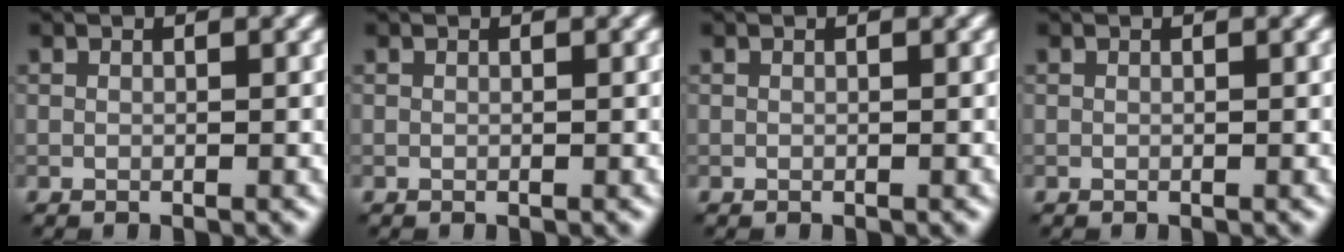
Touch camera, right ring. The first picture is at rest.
{"total": 0.0}
{"total": 0.0}
{"total": 0.0}